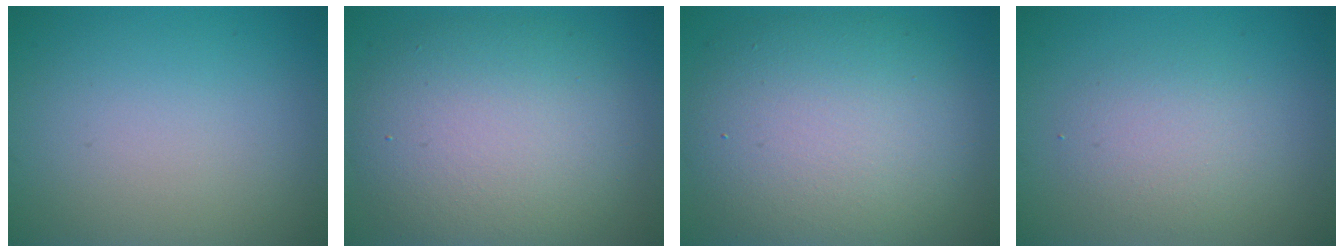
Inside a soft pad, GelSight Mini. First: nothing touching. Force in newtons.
{"total": 9.0, "press": 9.0, "slide": 0.2}
{"total": 10.1, "press": 10.1, "slide": 0.6}
{"total": 2.7, "press": 2.7, "slide": 0.2}